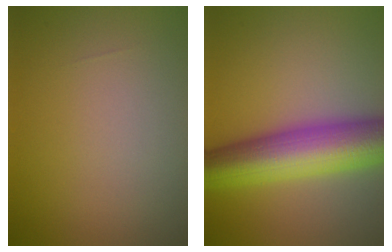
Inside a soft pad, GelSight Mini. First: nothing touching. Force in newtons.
{"total": 10.3, "press": 10.3, "slide": 0.1}